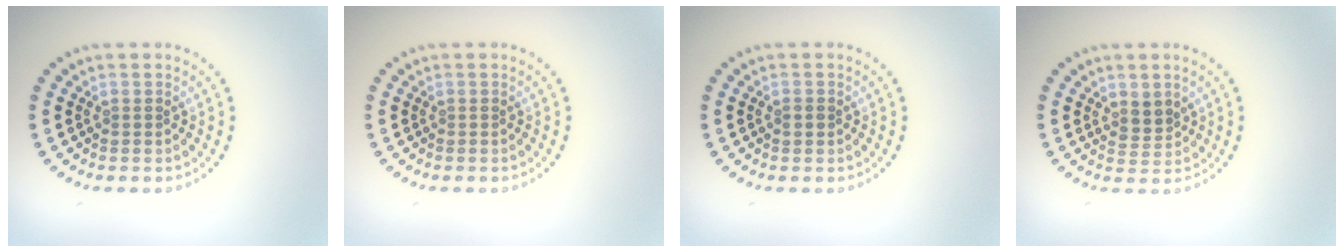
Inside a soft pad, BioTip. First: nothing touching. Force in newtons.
{"total": 0.0}
{"total": 0.9, "press": 0.9, "slide": 0.2}
{"total": 1.9, "press": 1.6, "slide": 1.0}